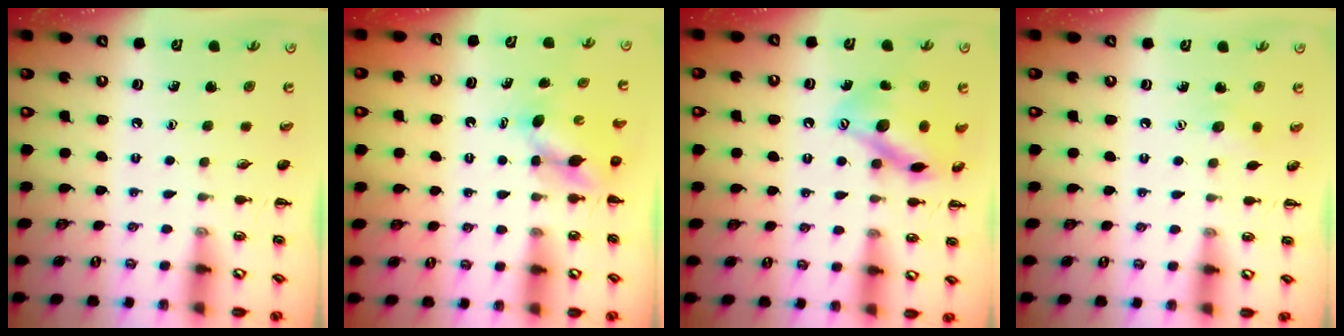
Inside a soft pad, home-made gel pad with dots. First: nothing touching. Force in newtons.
{"total": 4.2, "press": 4.2, "slide": 0.5}
{"total": 15.6, "press": 15.6, "slide": 0.8}
{"total": 3.9, "press": 3.8, "slide": 0.9}